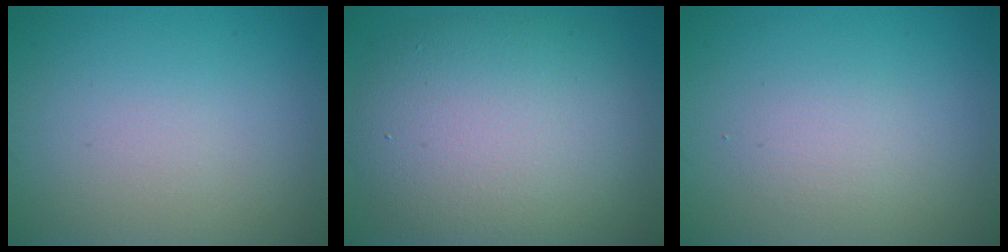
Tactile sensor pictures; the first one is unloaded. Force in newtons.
{"total": 10.3, "press": 10.3, "slide": 0.3}
{"total": 1.4, "press": 1.4, "slide": 0.0}